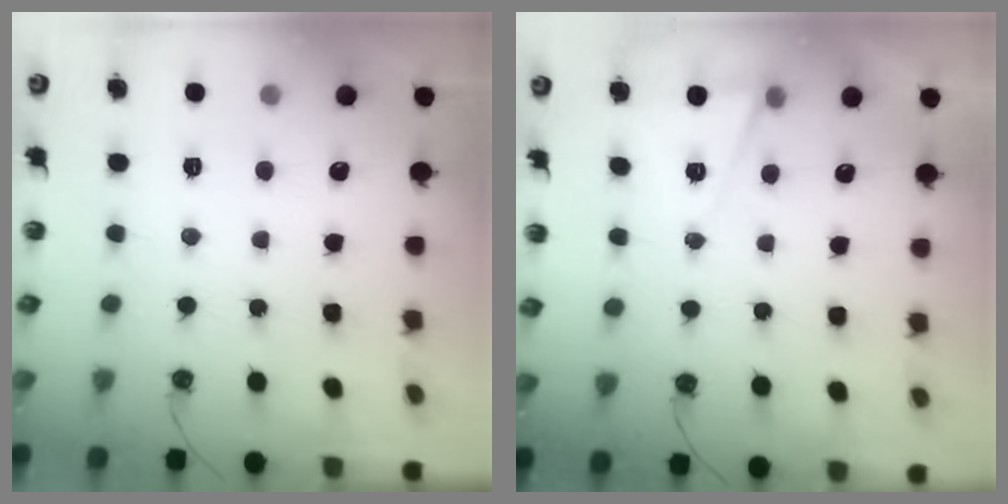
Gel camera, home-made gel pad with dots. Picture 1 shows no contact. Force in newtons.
{"total": 5.7, "press": 3.3, "slide": 4.6}